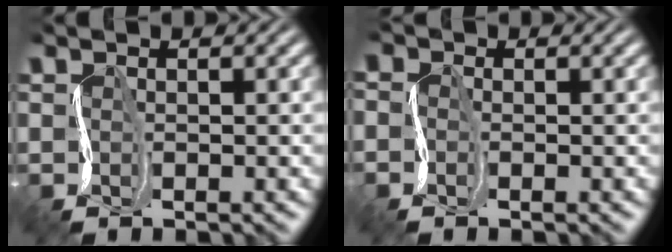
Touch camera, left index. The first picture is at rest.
{"total": 2.6, "force": [0.0, 2.1, 1.4], "torque": [-0.025, 0.010, -0.026]}